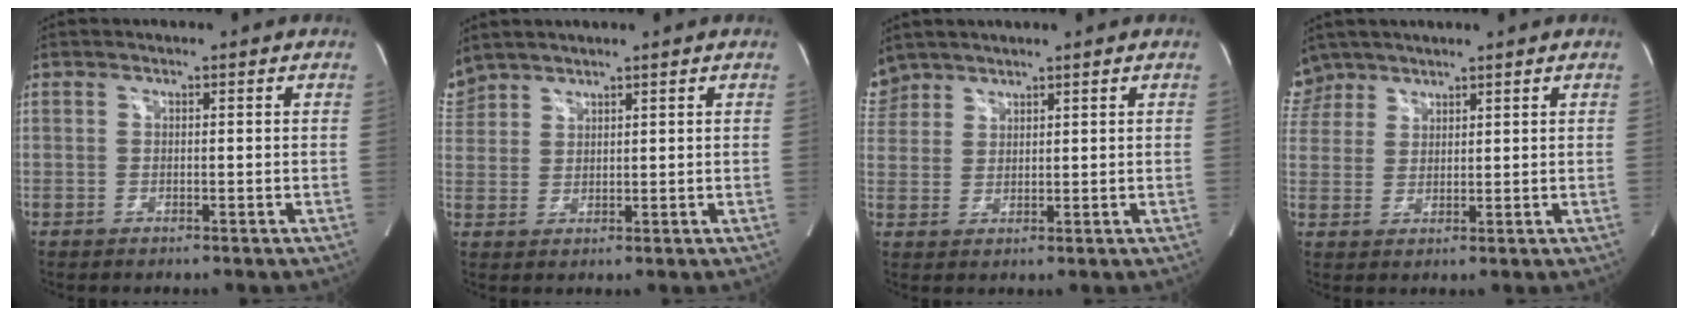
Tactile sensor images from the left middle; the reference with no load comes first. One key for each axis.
{"total": 4.6, "fx": 4.4, "fy": 1.3, "fz": 0.5, "tx": -0.027, "ty": 0.020, "tz": 0.096}
{"total": 5.0, "fx": 4.4, "fy": 2.4, "fz": 0.1, "tx": -0.011, "ty": 0.016, "tz": 0.097}
{"total": 5.5, "fx": 4.6, "fy": 3.0, "fz": -0.4, "tx": 0.010, "ty": 0.009, "tz": 0.093}